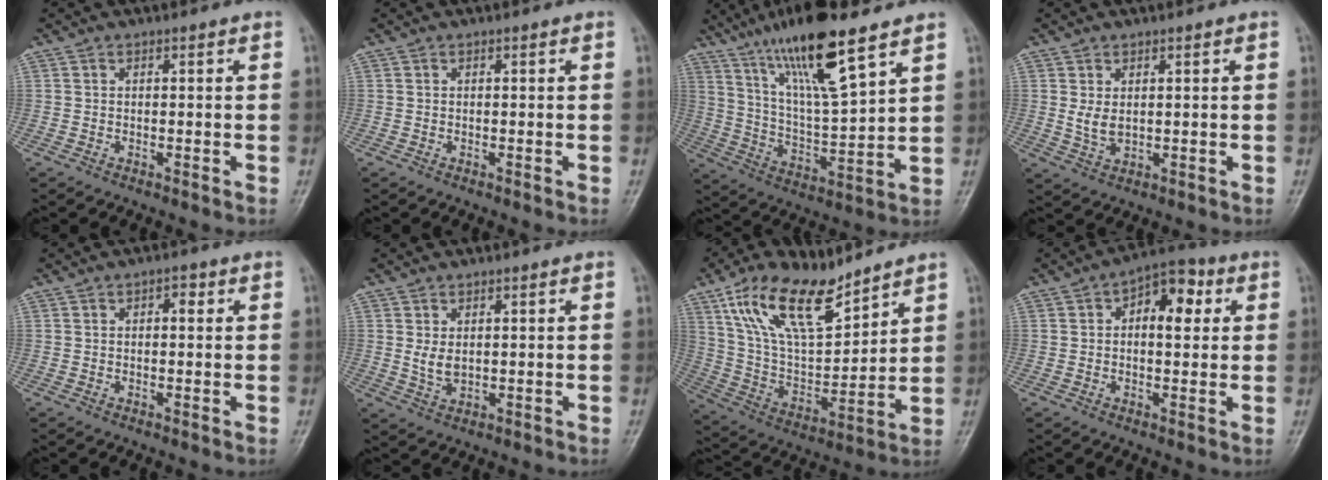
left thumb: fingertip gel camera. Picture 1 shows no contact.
{"total": 0.0}
{"total": 17.3, "force": [11.3, 3.1, 12.8], "torque": [-0.219, -0.051, 0.213]}
{"total": 3.0, "force": [0.7, 1.7, 2.3], "torque": [-0.039, -0.009, 0.020]}
{"total": 2.1, "force": [0.7, 1.1, 1.6], "torque": [-0.016, 0.003, 0.006]}
{"total": 3.0, "force": [0.6, 1.8, 2.3], "torque": [-0.037, -0.009, 0.019]}
{"total": 18.3, "force": [12.1, 7.6, 11.4], "torque": [-0.175, -0.051, 0.236]}
{"total": 9.1, "force": [2.4, 5.1, 7.2], "torque": [-0.076, 0.015, 0.026]}